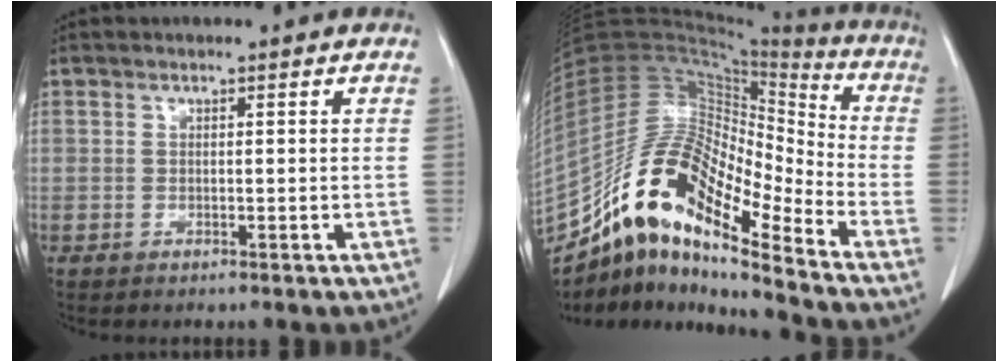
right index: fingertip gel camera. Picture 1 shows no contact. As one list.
[{"total": 17.9, "force": [-13.4, 3.6, 11.4], "torque": [-0.212, 0.044, -0.243]}]